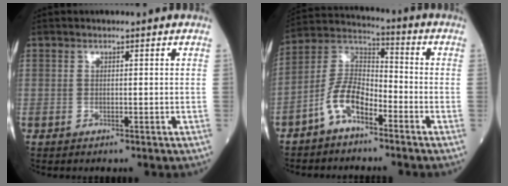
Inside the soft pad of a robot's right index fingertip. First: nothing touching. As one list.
[{"total": 8.6, "force": [-4.8, 3.7, 6.1], "torque": [-0.135, 0.016, -0.101]}]